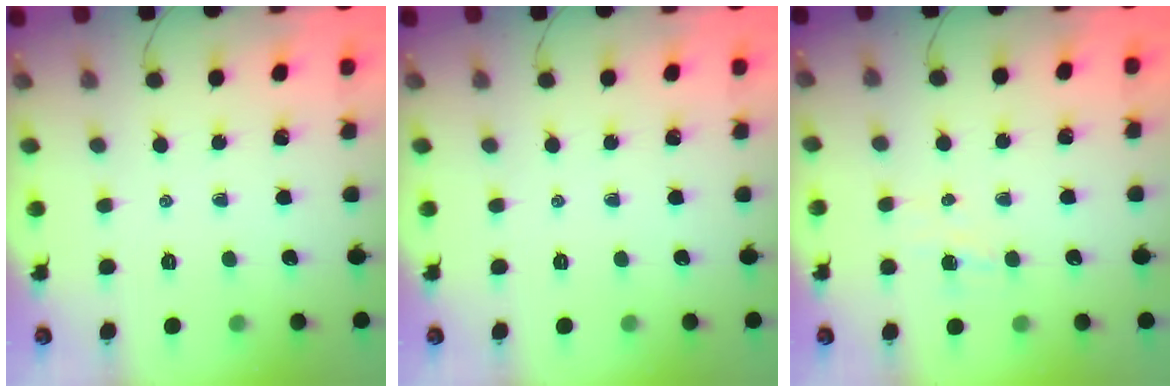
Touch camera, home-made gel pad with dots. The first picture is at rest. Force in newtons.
{"total": 0.0}
{"total": 4.0, "press": 3.8, "slide": 1.2}